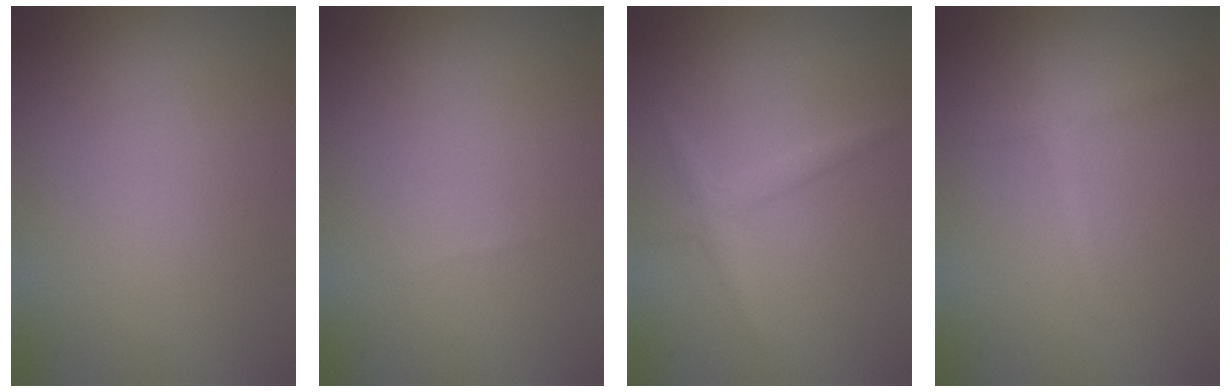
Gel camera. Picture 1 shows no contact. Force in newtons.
{"total": 0.0}
{"total": 1.5, "press": 1.5, "slide": 0.1}
{"total": 1.6, "press": 1.6, "slide": 0.1}